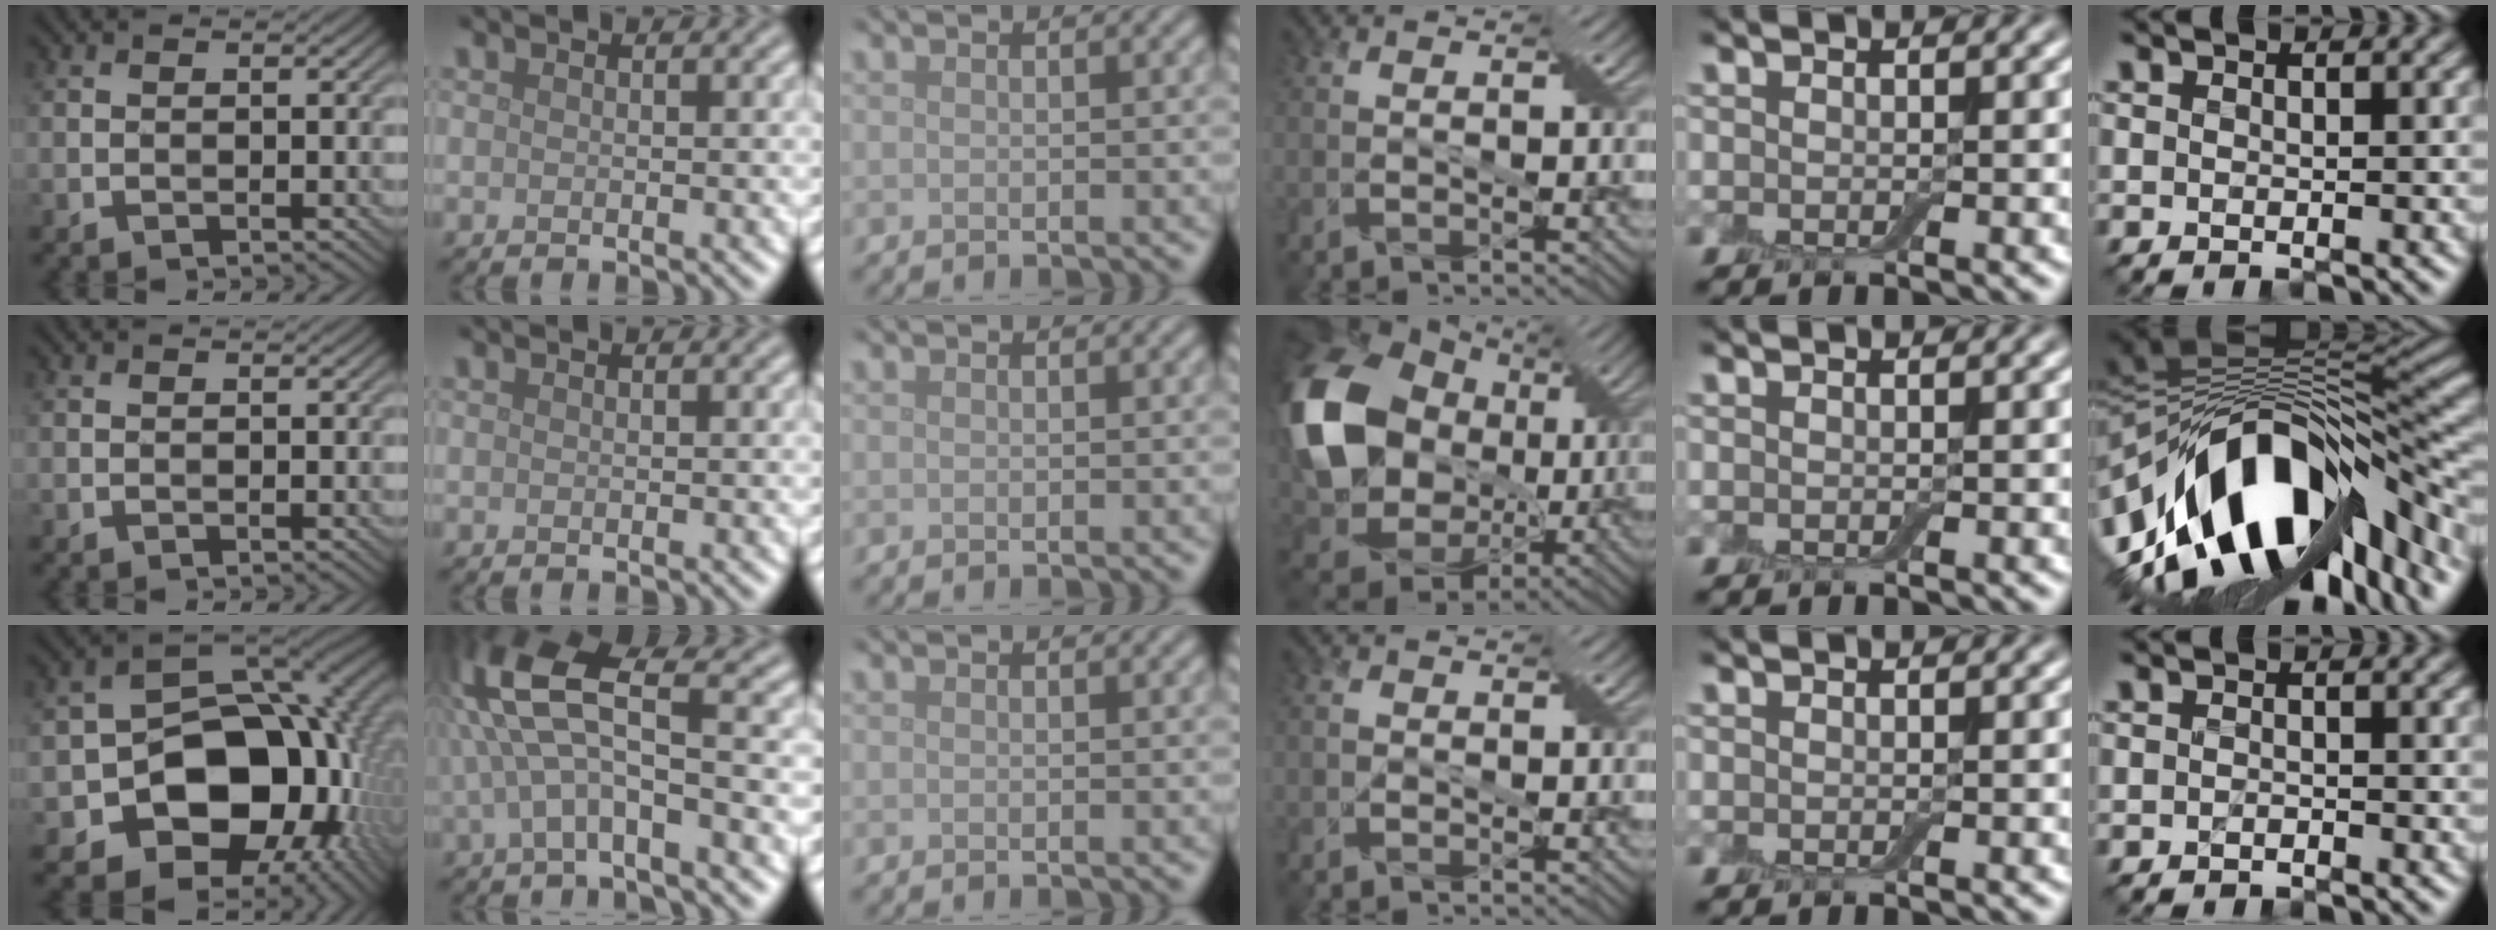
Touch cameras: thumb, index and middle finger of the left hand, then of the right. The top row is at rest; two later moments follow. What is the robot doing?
{"motion": "cut", "object": "aluminum foil"}